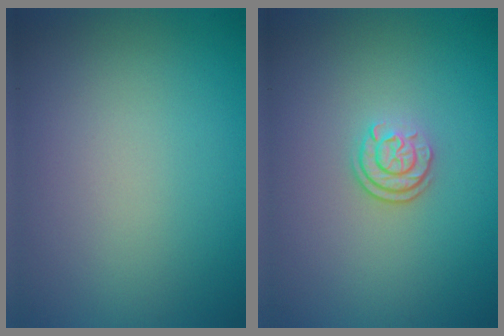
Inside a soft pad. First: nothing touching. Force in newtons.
{"total": 2.2, "press": 1.7, "slide": 1.4}